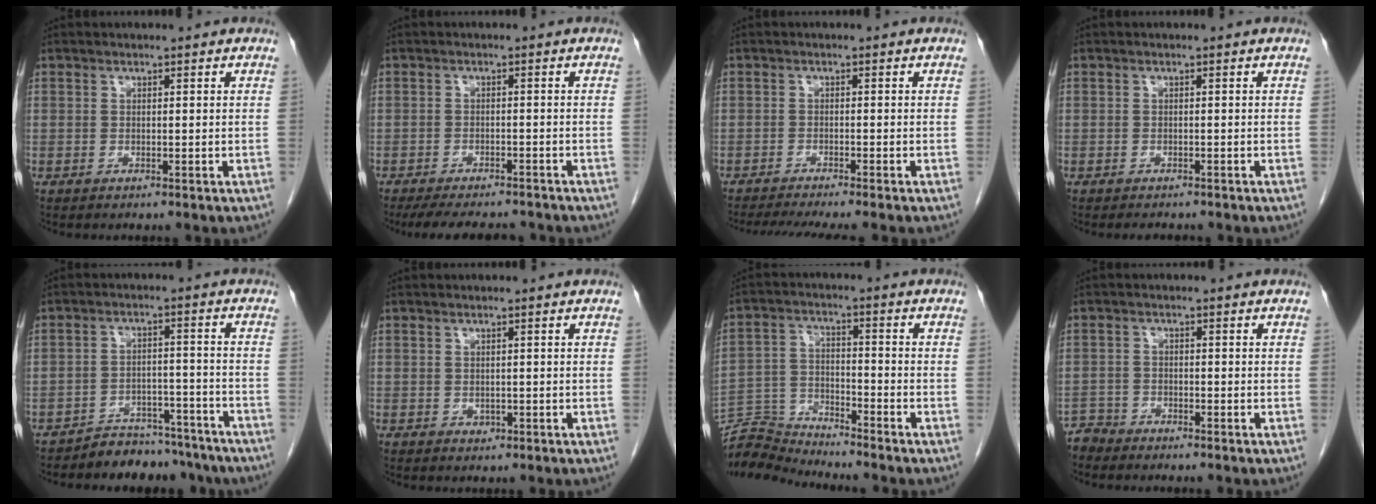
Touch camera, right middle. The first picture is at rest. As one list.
[{"total": 9.9, "force": [-8.8, 2.6, 3.9], "torque": [-0.062, -0.005, -0.118]}, {"total": 7.1, "force": [-6.2, -0.6, 3.6], "torque": [-0.044, -0.015, -0.096]}, {"total": 1.6, "force": [-1.5, 0.6, 0.4], "torque": [-0.008, -0.004, -0.017]}, {"total": 9.9, "force": [-9.0, 4.0, 1.1], "torque": [0.005, 0.027, -0.118]}, {"total": 0.6, "force": [0.0, 0.5, 0.3], "torque": [-0.008, -0.001, 0.002]}, {"total": 6.7, "force": [-6.6, -0.8, -1.2], "torque": [0.019, 0.004, -0.125]}, {"total": 2.4, "force": [-2.2, 0.4, -0.8], "torque": [0.022, -0.006, -0.045]}]